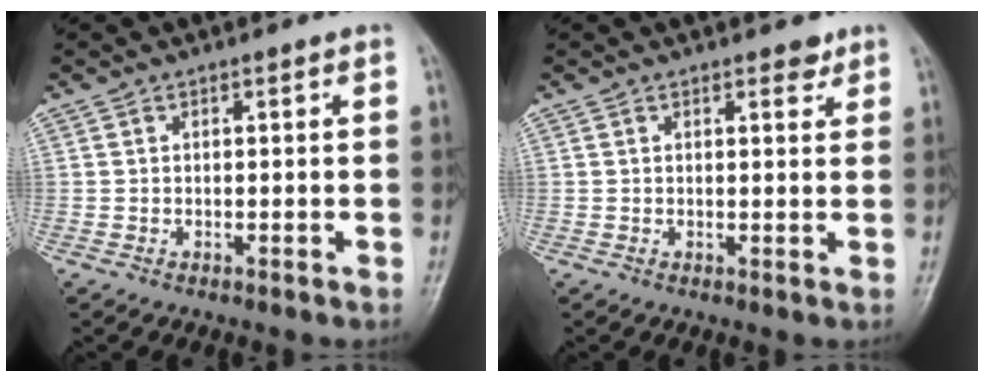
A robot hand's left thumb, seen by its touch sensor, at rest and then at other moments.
{"total": 2.3, "force": [1.6, 1.0, 1.3], "torque": [-0.006, -0.008, 0.020]}